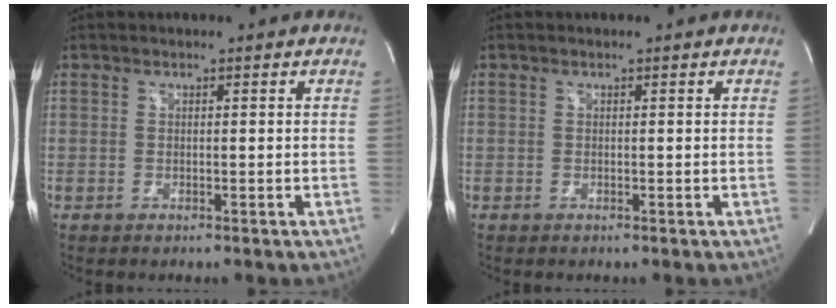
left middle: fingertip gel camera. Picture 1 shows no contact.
{"total": 0.0}